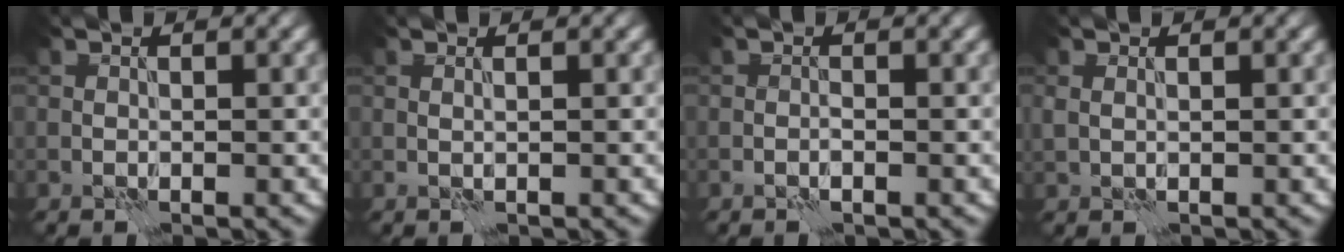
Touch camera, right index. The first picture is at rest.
{"total": 0.8, "force": [0.5, 0.2, 0.6], "torque": [-0.007, -0.005, 0.001]}
{"total": 0.6, "force": [-0.4, 0.1, 0.4], "torque": [-0.011, 0.002, -0.008]}
{"total": 0.7, "force": [0.2, 0.4, 0.5], "torque": [-0.012, -0.002, 0.007]}